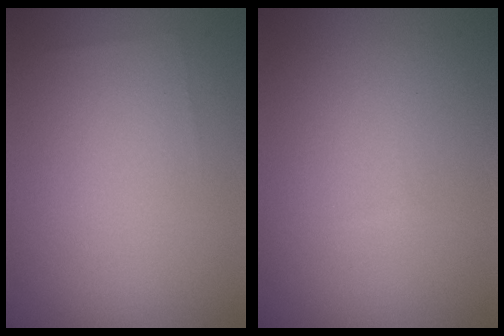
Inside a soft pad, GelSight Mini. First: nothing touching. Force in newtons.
{"total": 0.0}